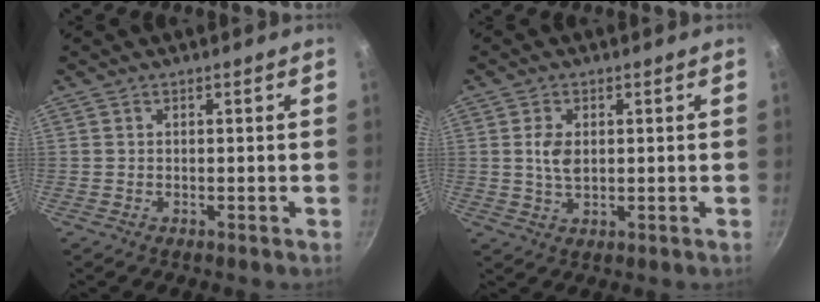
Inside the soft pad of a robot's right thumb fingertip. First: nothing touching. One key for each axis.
{"total": 4.2, "fx": 0.6, "fy": 2.6, "fz": 3.3, "tx": -0.060, "ty": -0.004, "tz": 0.013}